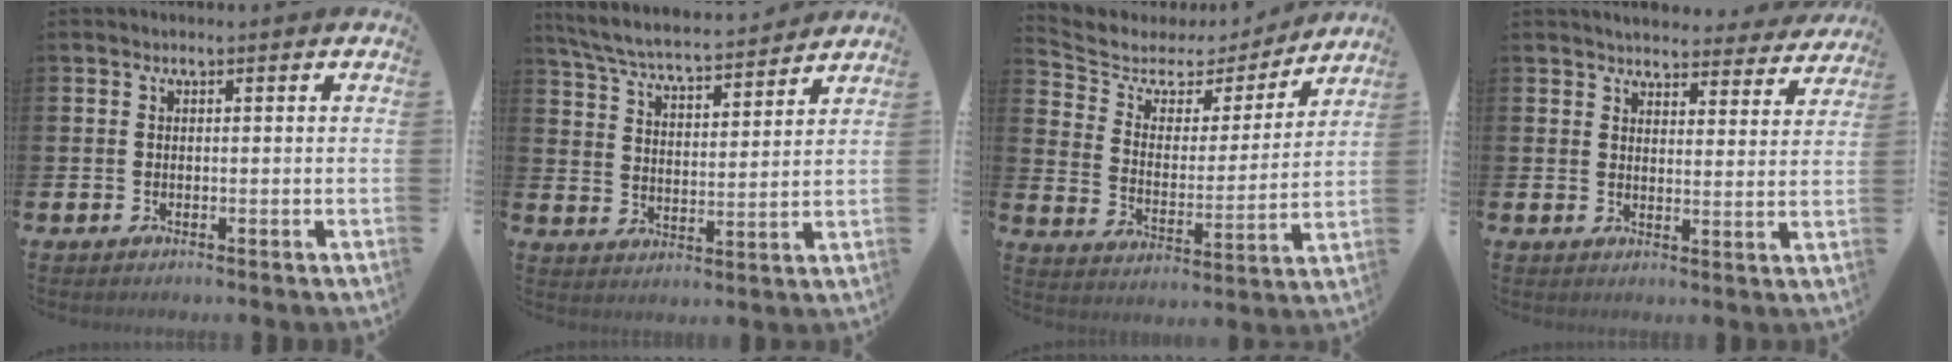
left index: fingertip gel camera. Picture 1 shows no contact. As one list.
[{"total": 6.2, "force": [5.9, 0.6, 1.7], "torque": [-0.058, -0.044, 0.100]}, {"total": 5.4, "force": [4.4, 2.9, 1.4], "torque": [-0.058, -0.033, 0.066]}, {"total": 4.3, "force": [4.2, 0.9, 0.3], "torque": [-0.014, -0.031, 0.072]}]